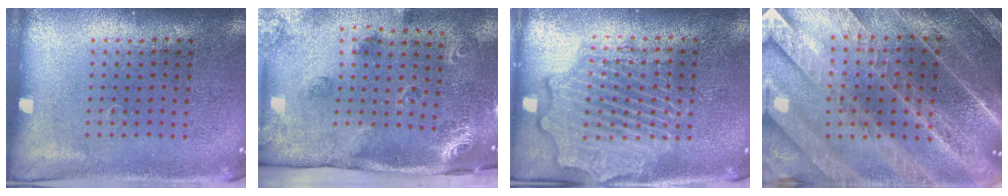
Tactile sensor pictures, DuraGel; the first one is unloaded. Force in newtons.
{"total": 2.1, "press": 1.8, "slide": 1.1}
{"total": 4.1, "press": 4.1, "slide": 0.6}
{"total": 4.4, "press": 4.0, "slide": 1.9}